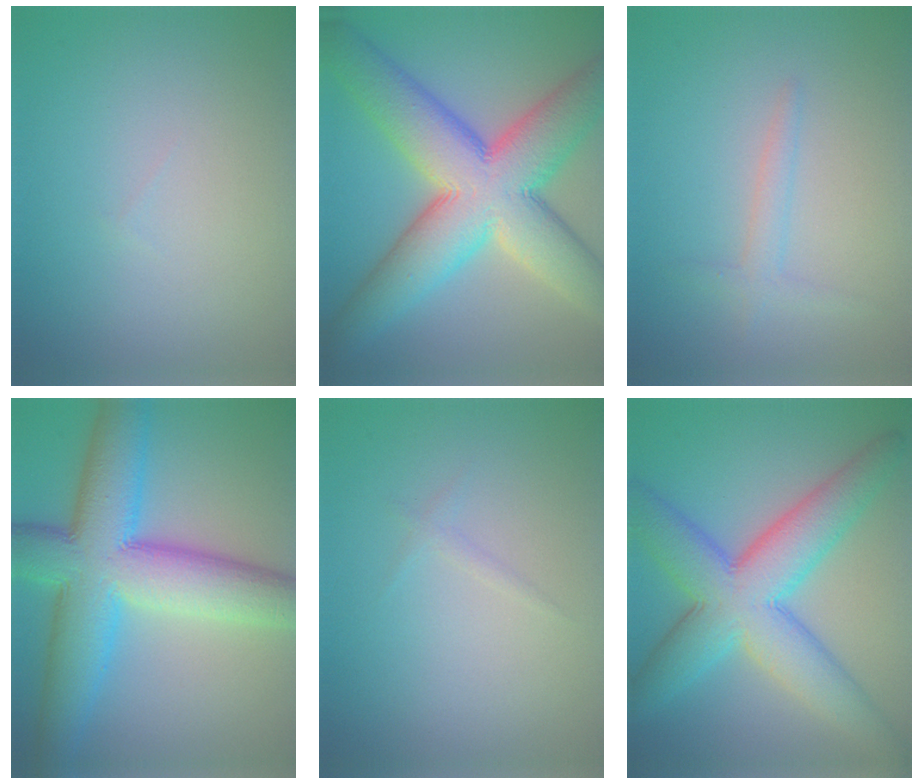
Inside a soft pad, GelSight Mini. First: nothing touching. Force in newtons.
{"total": 13.3, "press": 13.3, "slide": 0.6}
{"total": 1.6, "press": 1.6, "slide": 0.1}
{"total": 11.9, "press": 11.9, "slide": 0.2}
{"total": 1.2, "press": 1.2, "slide": 0.2}
{"total": 9.5, "press": 9.5, "slide": 0.2}